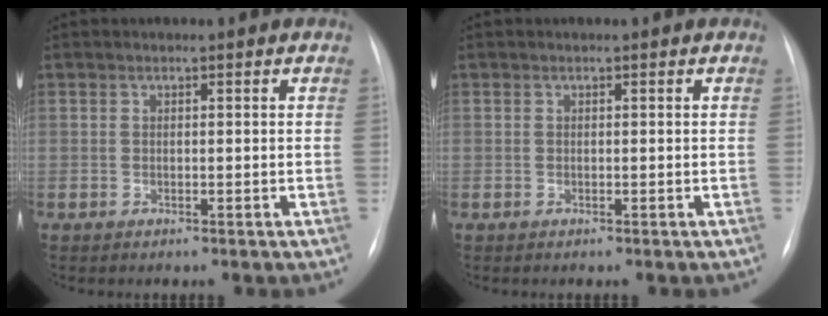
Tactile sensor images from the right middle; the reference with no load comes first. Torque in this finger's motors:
{"motor_torque": [-0.13, 0.04, -0.01, 0.01]}